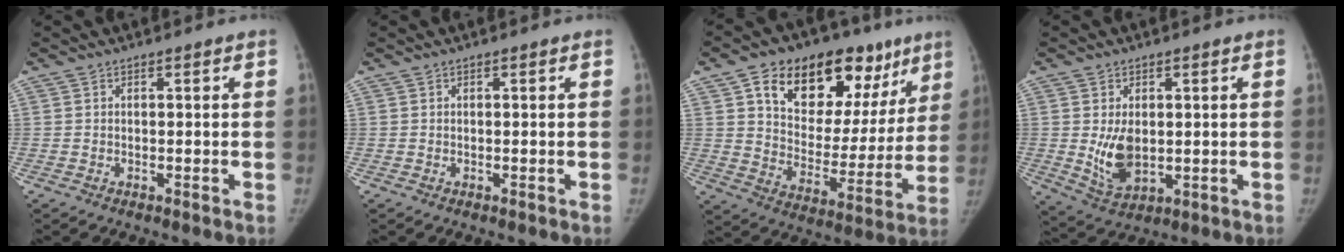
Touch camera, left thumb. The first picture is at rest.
{"total": 0.0}
{"total": 25.4, "force": [13.2, 14.9, 15.7], "torque": [-0.182, -0.008, 0.211]}
{"total": 7.6, "force": [0.2, 4.7, 5.9], "torque": [-0.092, -0.015, 0.018]}